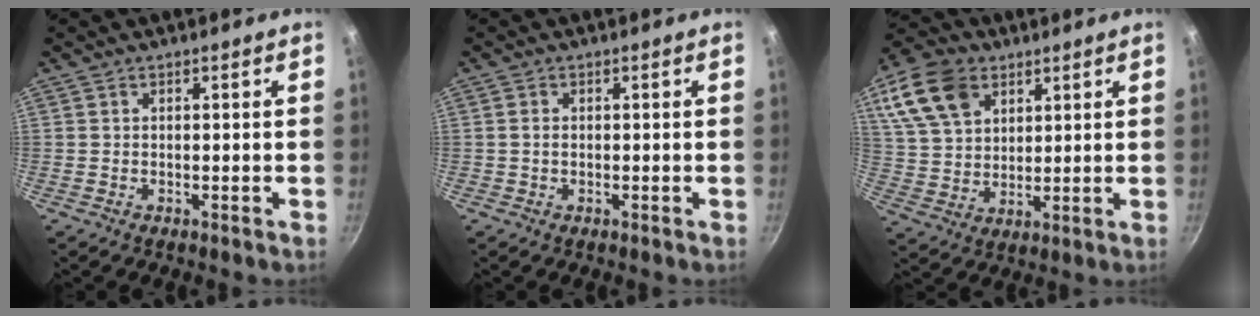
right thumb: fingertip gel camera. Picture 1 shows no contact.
{"total": 0.6, "force": [0.0, 0.5, 0.4], "torque": [-0.007, 0.002, -0.001]}
{"total": 14.1, "force": [6.8, 9.7, 7.6], "torque": [-0.129, -0.008, 0.132]}